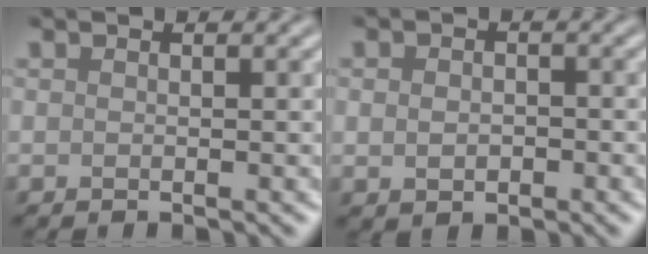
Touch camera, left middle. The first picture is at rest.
{"total": 1.9, "force": [-0.3, 1.5, 1.2], "torque": [-0.017, -0.004, 0.000]}